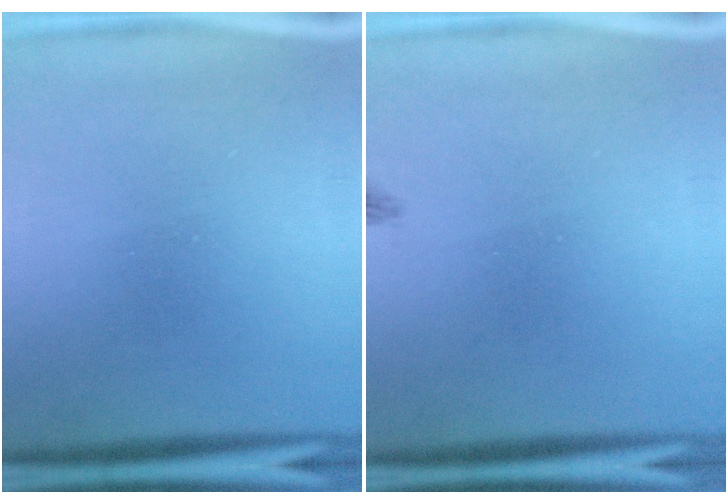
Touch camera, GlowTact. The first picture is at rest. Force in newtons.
{"total": 0.9}